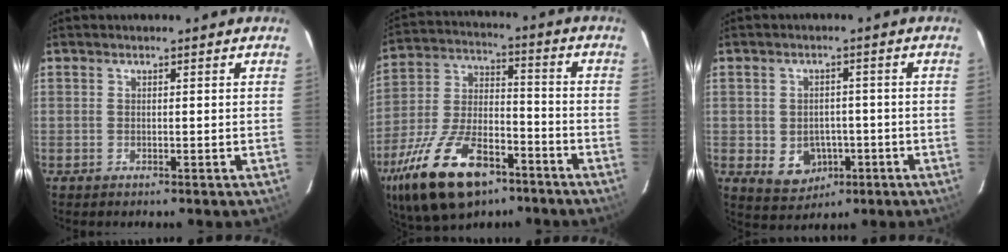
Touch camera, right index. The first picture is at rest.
{"total": 21.9, "force": [-13.0, 10.3, 14.2], "torque": [-0.292, -0.015, -0.221]}
{"total": 7.0, "force": [-2.3, 5.9, 3.0], "torque": [-0.074, 0.004, -0.011]}